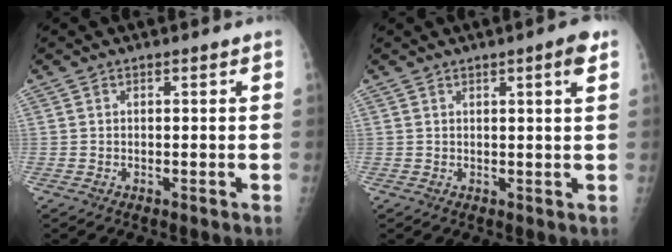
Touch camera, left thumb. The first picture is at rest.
{"total": 3.5, "force": [1.9, 0.2, 3.0], "torque": [-0.039, -0.007, 0.024]}